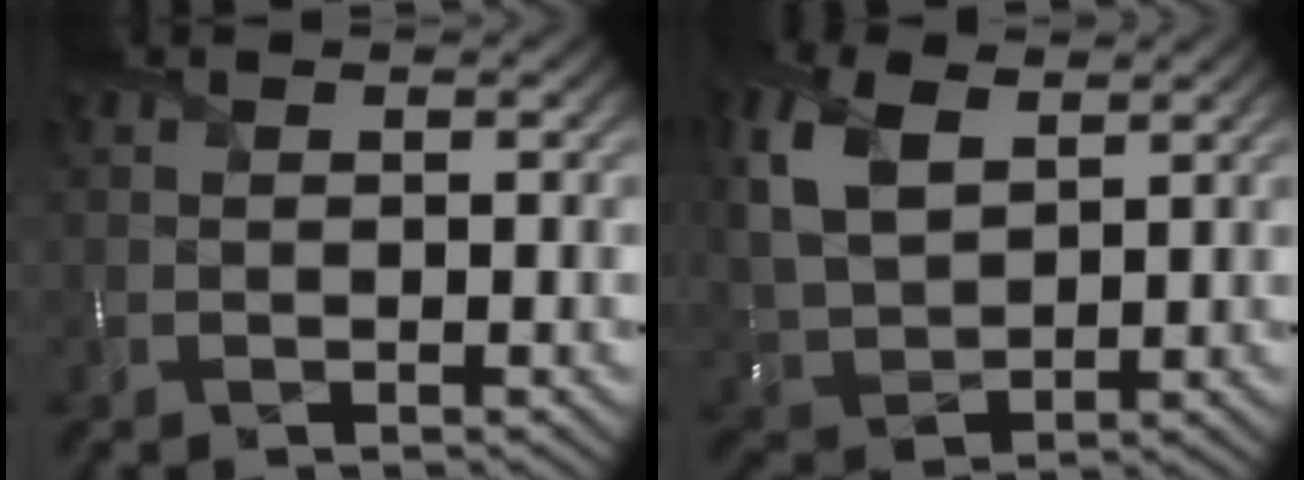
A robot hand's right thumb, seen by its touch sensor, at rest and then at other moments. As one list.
[{"total": 9.4, "force": [4.0, 5.6, 6.5], "torque": [-0.194, 0.014, 0.084]}]